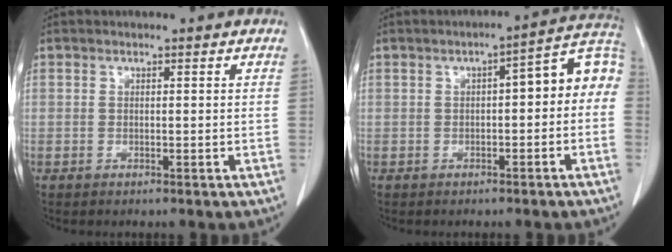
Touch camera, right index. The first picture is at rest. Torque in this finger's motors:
{"motor_torque": [0.69, 0.02, 0.14, 0.04]}